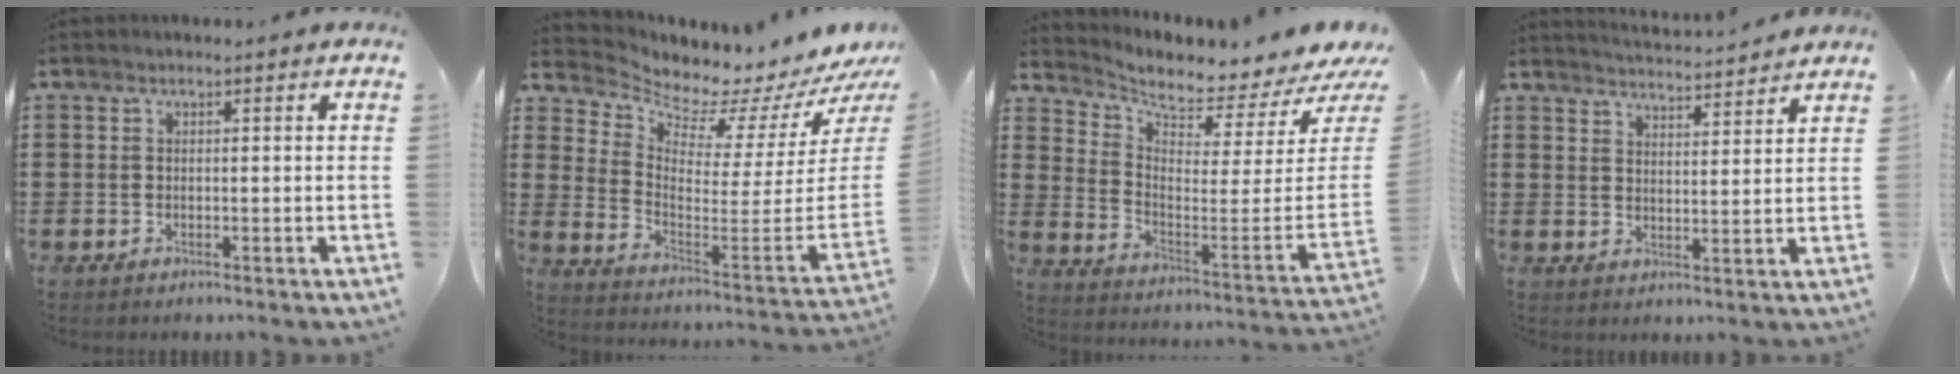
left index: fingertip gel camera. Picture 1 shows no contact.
{"total": 3.6, "force": [3.6, 0.1, 0.3], "torque": [-0.022, -0.074, 0.051]}
{"total": 3.6, "force": [3.3, 0.2, 1.3], "torque": [-0.043, -0.057, 0.052]}
{"total": 3.7, "force": [3.6, -0.8, 0.2], "torque": [-0.017, -0.029, 0.061]}